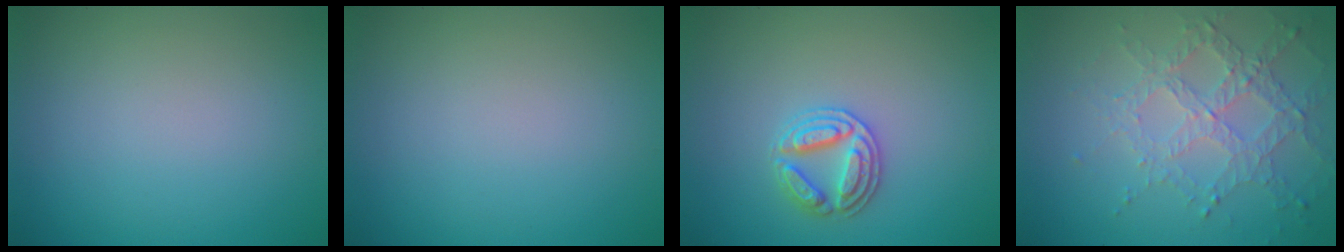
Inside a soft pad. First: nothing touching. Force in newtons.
{"total": 0.0}
{"total": 2.8, "press": 2.8, "slide": 0.2}
{"total": 4.6, "press": 3.2, "slide": 3.4}